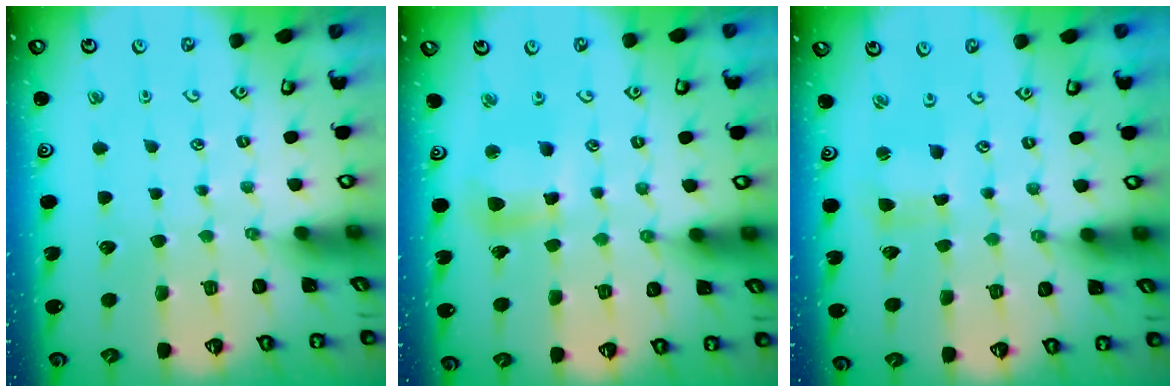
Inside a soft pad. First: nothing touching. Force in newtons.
{"total": 8.8, "press": 8.7, "slide": 1.1}
{"total": 2.1, "press": 2.1, "slide": 0.3}